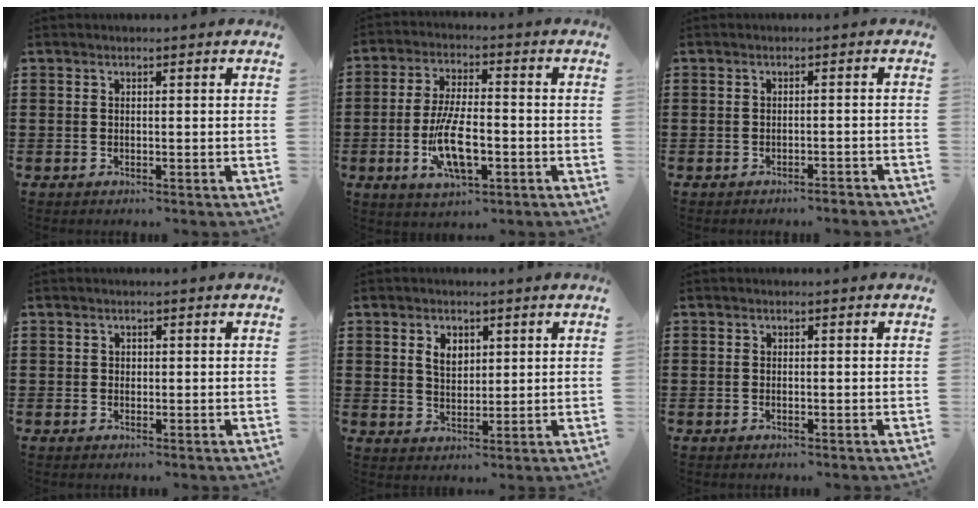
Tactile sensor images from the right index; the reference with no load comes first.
{"total": 9.5, "force": [-2.6, 3.8, 8.4], "torque": [-0.184, -0.013, -0.050]}
{"total": 1.4, "force": [-1.3, -0.1, 0.5], "torque": [-0.011, -0.001, -0.026]}
{"total": 0.6, "force": [0.2, 0.5, 0.2], "torque": [-0.005, 0.002, 0.004]}
{"total": 3.6, "force": [1.6, 2.3, 2.1], "torque": [-0.051, 0.009, 0.029]}
{"total": 0.0}